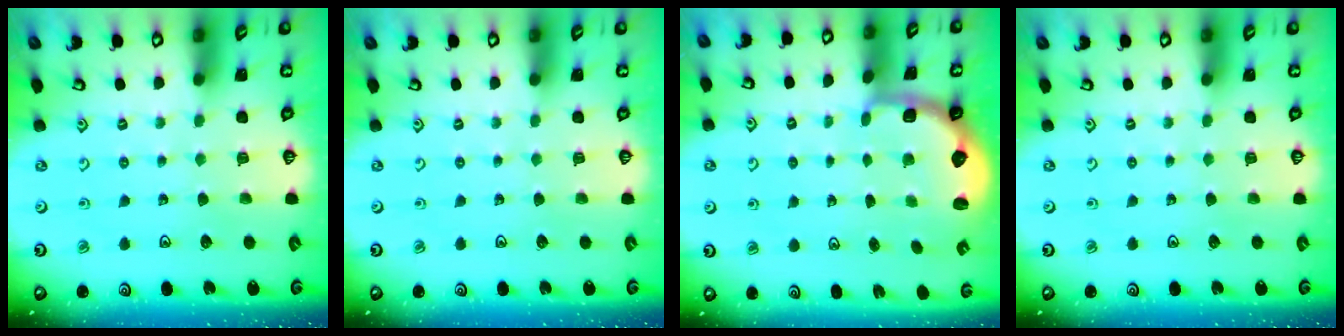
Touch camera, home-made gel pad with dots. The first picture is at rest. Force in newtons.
{"total": 0.0}
{"total": 2.6, "press": 2.0, "slide": 1.7}
{"total": 0.0}